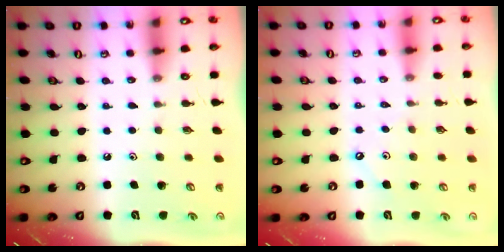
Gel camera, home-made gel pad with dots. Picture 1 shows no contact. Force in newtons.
{"total": 3.4, "press": 3.4, "slide": 0.5}